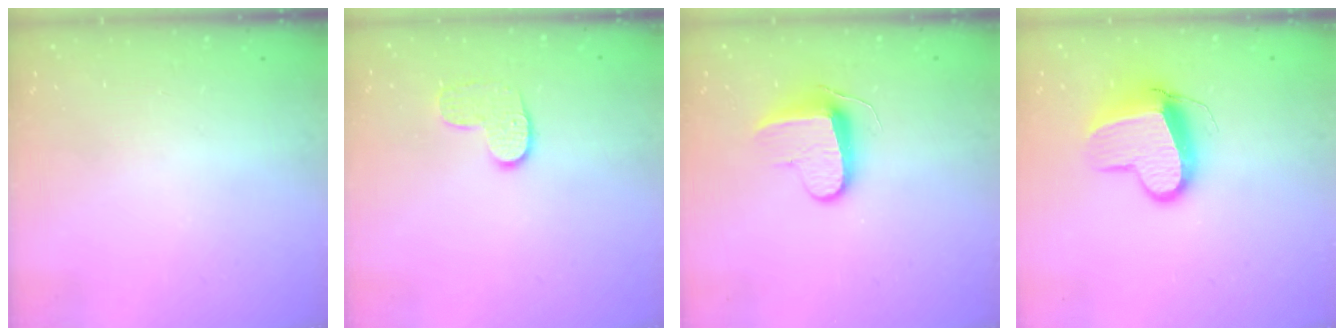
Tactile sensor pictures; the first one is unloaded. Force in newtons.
{"total": 7.3, "press": 7.3, "slide": 0.2}
{"total": 9.2, "press": 9.2, "slide": 0.3}
{"total": 12.0, "press": 11.9, "slide": 1.2}